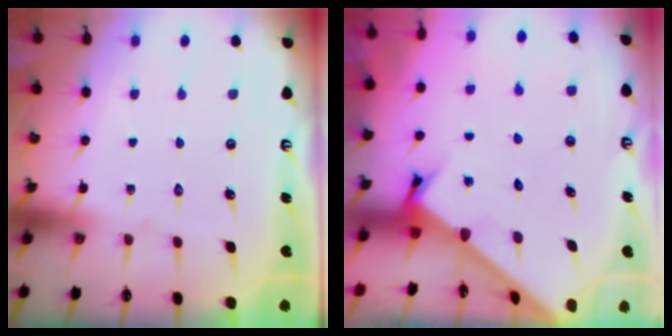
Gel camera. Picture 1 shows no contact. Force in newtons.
{"total": 2.9, "press": 2.9, "slide": 0.2}